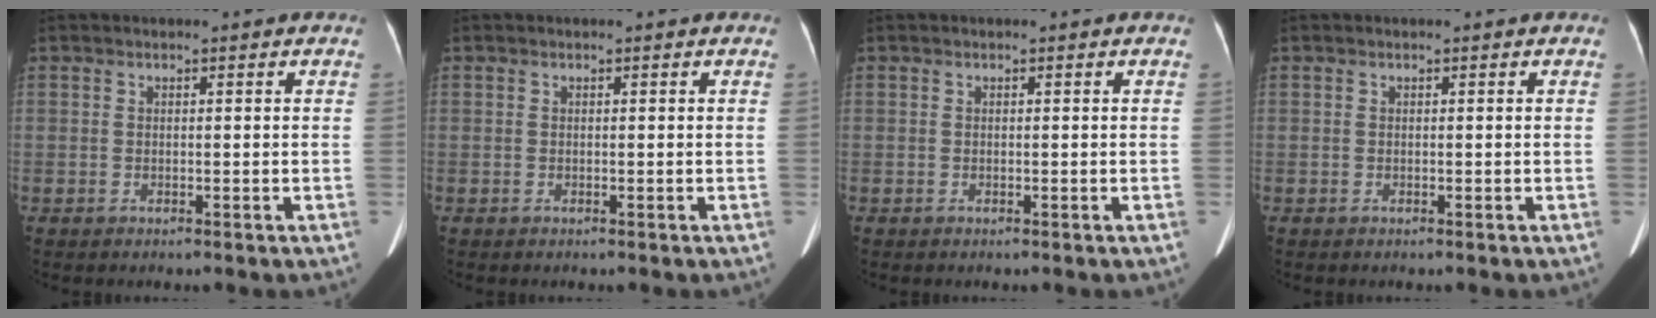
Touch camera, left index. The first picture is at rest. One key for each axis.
{"total": 0.0}
{"total": 0.0}
{"total": 0.0}